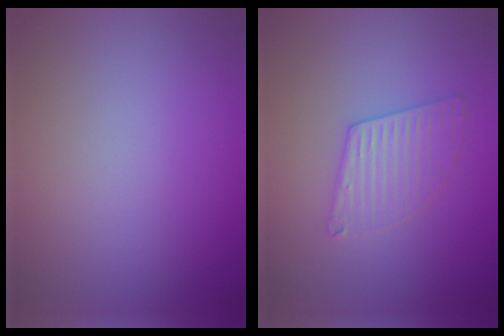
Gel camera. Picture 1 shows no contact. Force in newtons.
{"total": 2.8, "press": 2.8, "slide": 0.3}